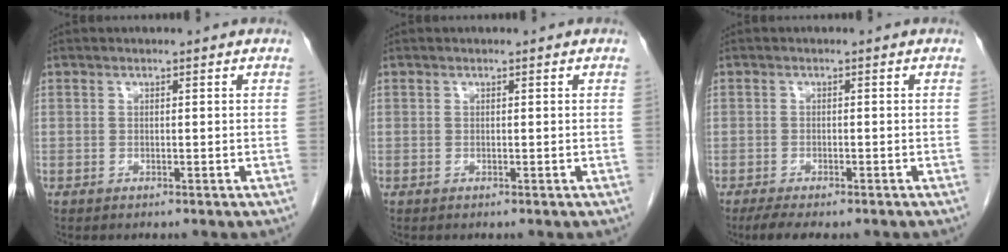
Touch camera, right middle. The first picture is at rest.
{"total": 0.0}
{"total": 4.3, "force": [-3.3, 1.3, 2.4], "torque": [-0.043, -0.011, -0.050]}